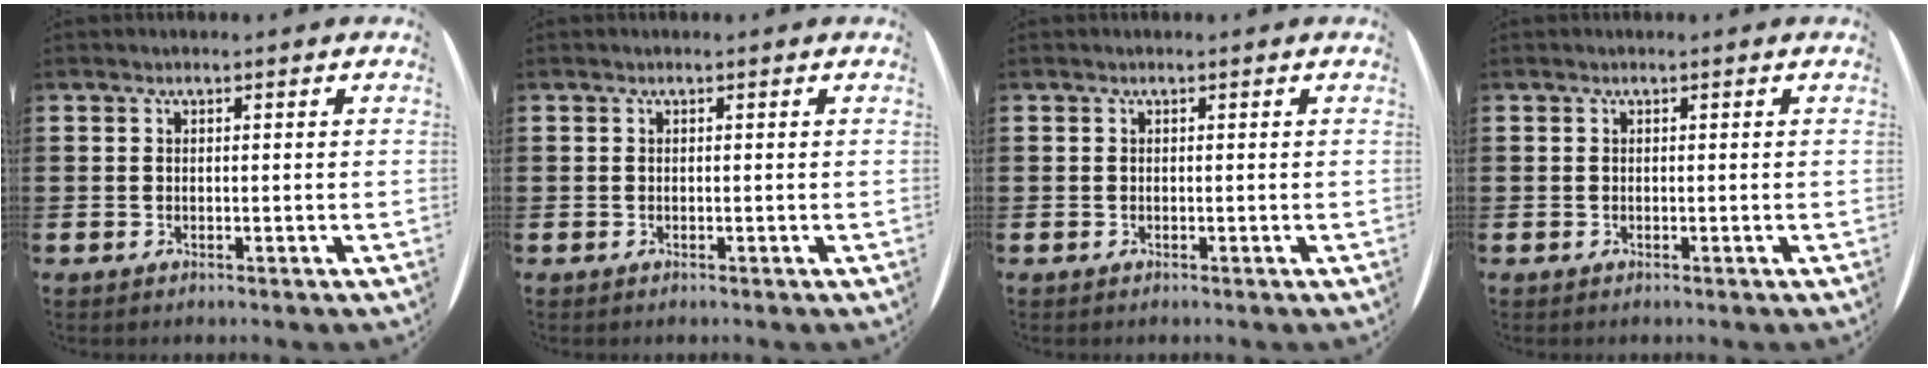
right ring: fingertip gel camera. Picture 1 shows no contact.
{"total": 0.0}
{"total": 0.0}
{"total": 0.0}